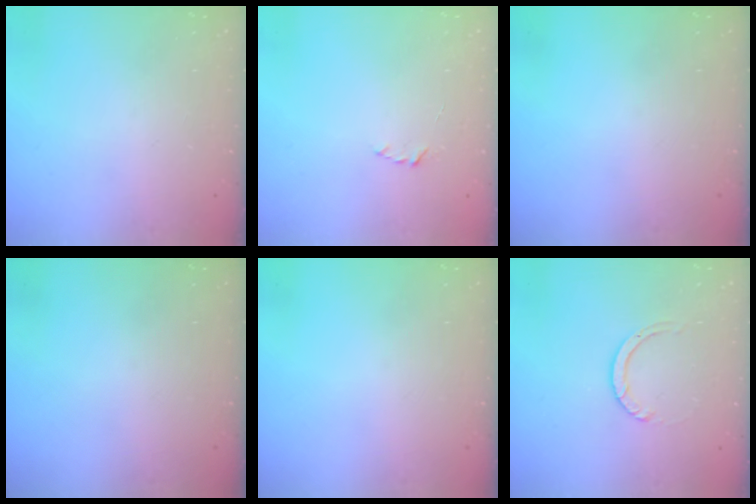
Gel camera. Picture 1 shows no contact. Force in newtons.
{"total": 1.9, "press": 1.9, "slide": 0.2}
{"total": 0.0}
{"total": 0.0}
{"total": 0.0}
{"total": 3.5, "press": 3.5, "slide": 0.2}